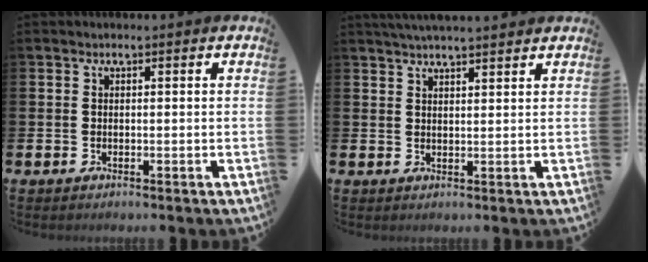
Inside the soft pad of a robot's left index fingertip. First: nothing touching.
{"total": 3.3, "force": [3.2, -0.1, 0.7], "torque": [-0.017, -0.010, 0.058]}